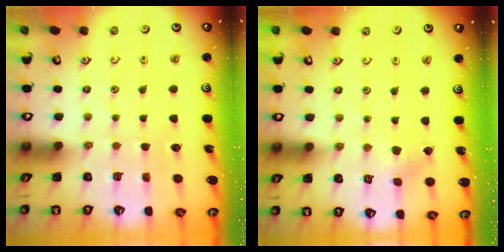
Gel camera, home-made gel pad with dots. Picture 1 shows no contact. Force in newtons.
{"total": 2.2, "press": 2.2, "slide": 0.1}